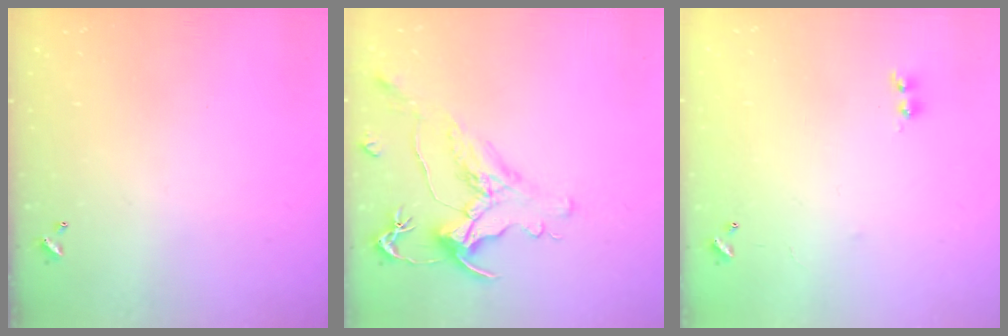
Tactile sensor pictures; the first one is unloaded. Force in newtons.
{"total": 1.6, "press": 1.0, "slide": 1.3}
{"total": 7.3, "press": 7.3, "slide": 0.5}